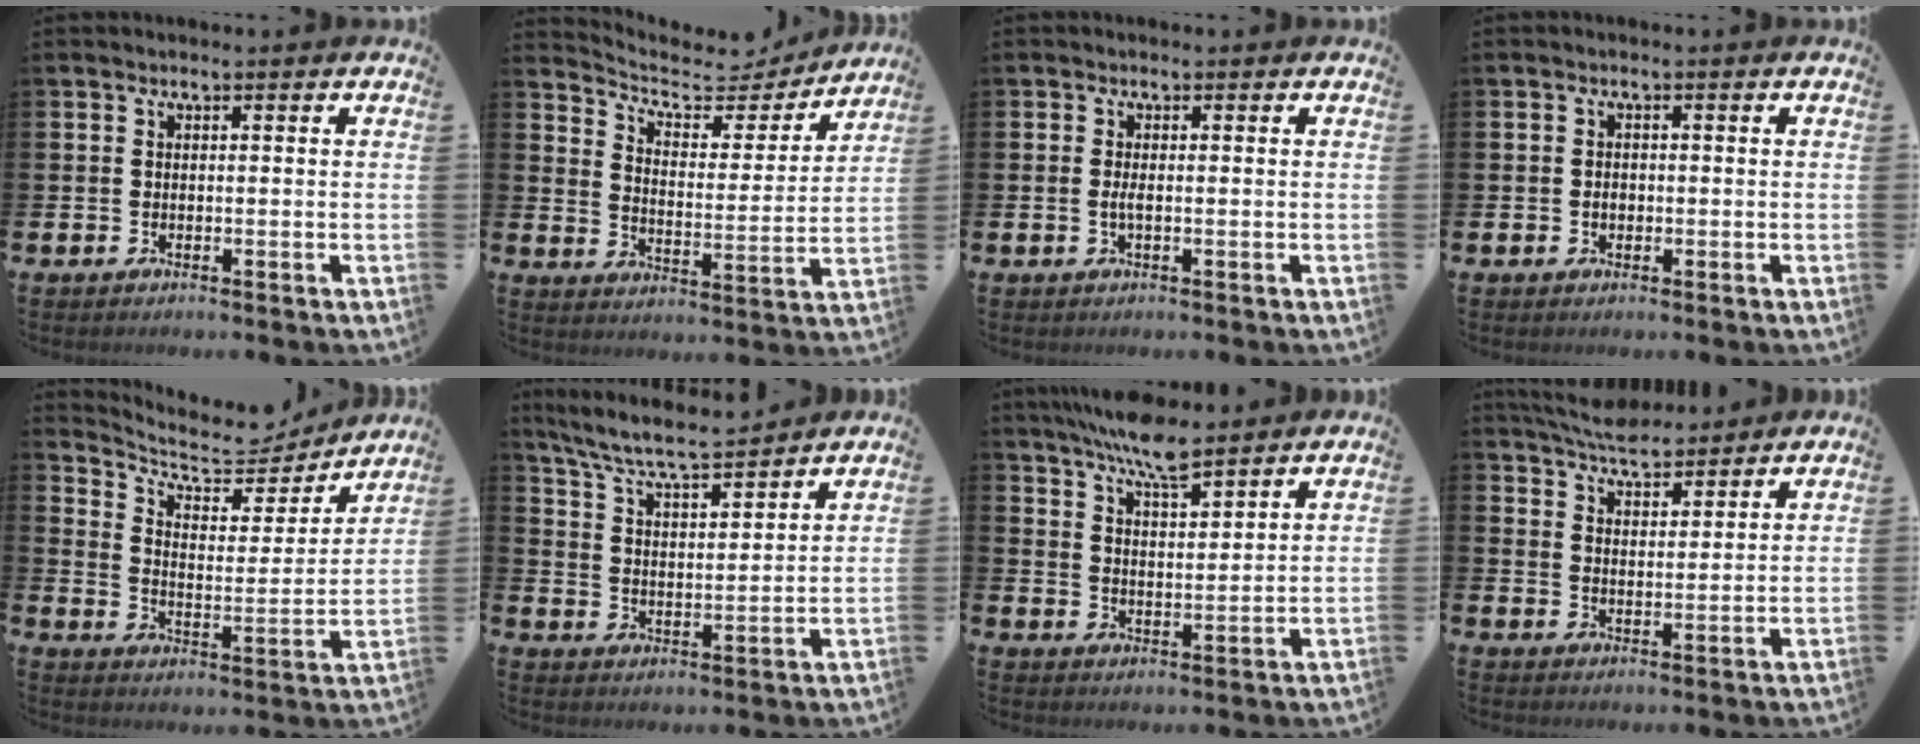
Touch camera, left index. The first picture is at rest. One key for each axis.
{"total": 7.0, "fx": 6.3, "fy": 2.5, "fz": 1.7, "tx": -0.066, "ty": -0.049, "tz": 0.106}
{"total": 1.0, "fx": -0.2, "fy": 0.2, "fz": 1.0, "tx": -0.025, "ty": 0.003, "tz": -0.003}
{"total": 1.1, "fx": -0.2, "fy": 0.9, "fz": 0.7, "tx": -0.004, "ty": 0.004, "tz": -0.007}
{"total": 7.4, "fx": 6.7, "fy": 2.5, "fz": 2.0, "tx": -0.064, "ty": -0.056, "tz": 0.109}
{"total": 7.4, "fx": 6.9, "fy": 0.6, "fz": 2.5, "tx": -0.080, "ty": -0.042, "tz": 0.121}
{"total": 7.1, "fx": 6.7, "fy": 0.8, "fz": 2.3, "tx": -0.061, "ty": -0.032, "tz": 0.121}
{"total": 5.6, "fx": 5.5, "fy": 0.8, "fz": 1.0, "tx": -0.033, "ty": -0.028, "tz": 0.099}